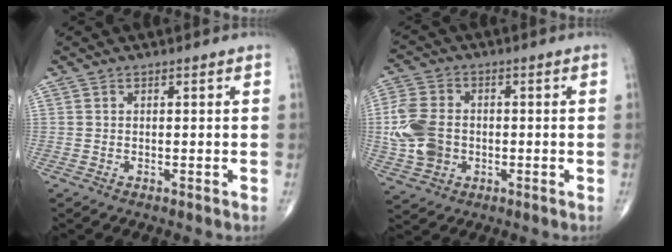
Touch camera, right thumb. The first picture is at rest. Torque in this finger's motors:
{"motor_torque": [0.11, 0.12, 0.68, 0.27, 0.07]}